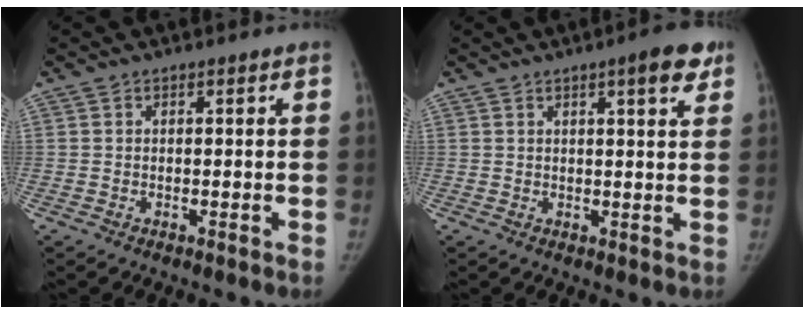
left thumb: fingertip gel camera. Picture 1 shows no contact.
{"total": 5.8, "force": [3.3, 1.2, 4.7], "torque": [-0.050, -0.011, 0.039]}